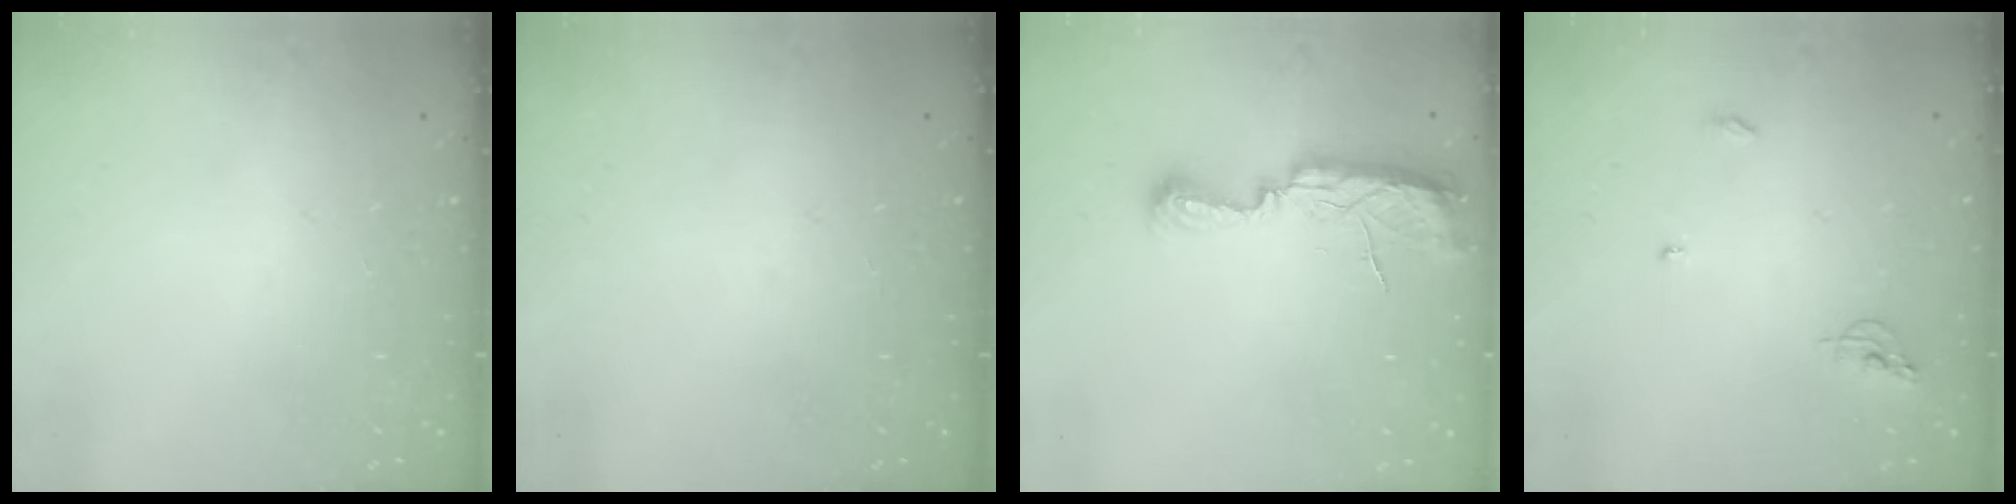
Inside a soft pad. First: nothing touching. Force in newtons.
{"total": 0.0}
{"total": 10.0, "press": 8.9, "slide": 4.5}
{"total": 5.4, "press": 5.4, "slide": 0.4}